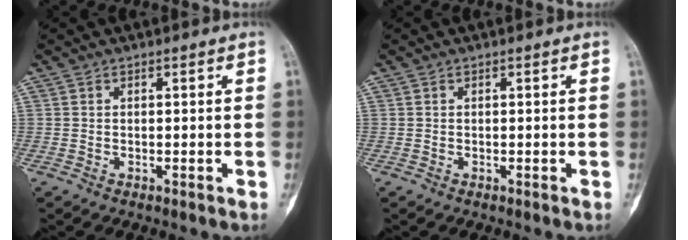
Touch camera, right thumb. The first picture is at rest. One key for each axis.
{"total": 0.0}